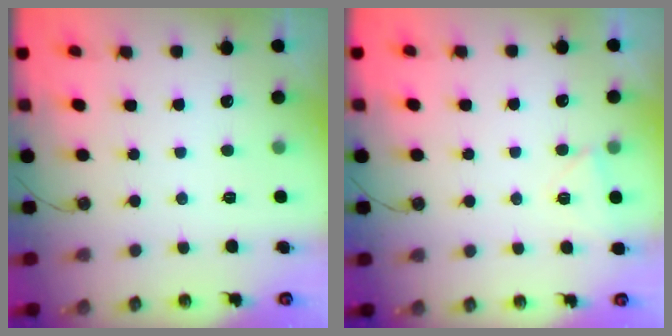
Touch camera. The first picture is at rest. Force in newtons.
{"total": 4.0, "press": 3.3, "slide": 2.3}